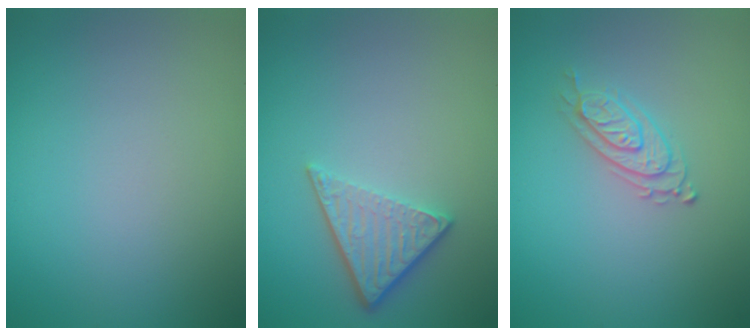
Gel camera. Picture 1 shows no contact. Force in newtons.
{"total": 3.7, "press": 2.8, "slide": 2.5}
{"total": 2.2, "press": 2.0, "slide": 0.8}